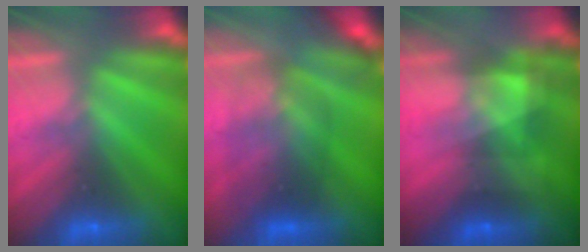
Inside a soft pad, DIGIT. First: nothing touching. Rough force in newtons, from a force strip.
{"total": 2.7}
{"total": 4.9}